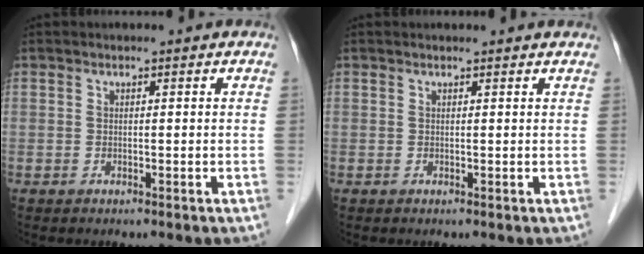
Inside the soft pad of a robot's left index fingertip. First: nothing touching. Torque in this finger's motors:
{"motor_torque": [0.10, -0.03, 0.01, 0.01]}